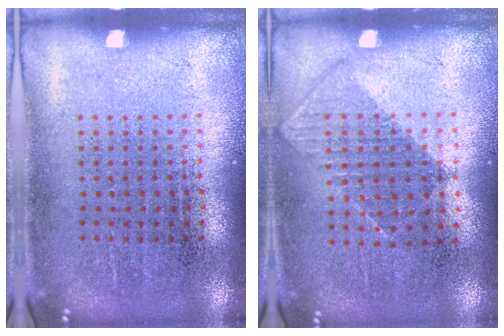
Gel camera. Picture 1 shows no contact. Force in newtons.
{"total": 0.8, "press": 0.7, "slide": 0.3}